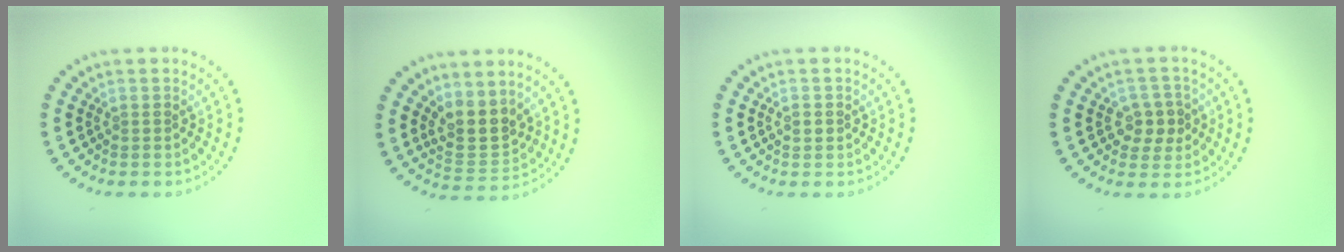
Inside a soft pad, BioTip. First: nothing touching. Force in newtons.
{"total": 3.4, "press": 3.0, "slide": 1.7}
{"total": 1.1, "press": 1.1, "slide": 0.1}
{"total": 2.7, "press": 2.6, "slide": 0.8}